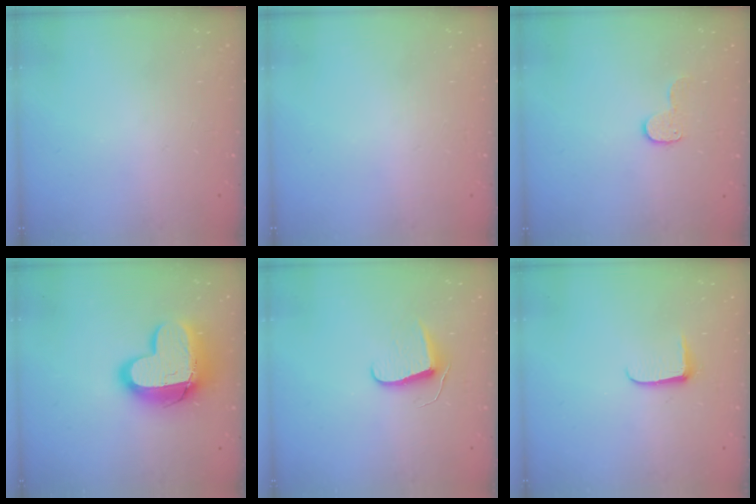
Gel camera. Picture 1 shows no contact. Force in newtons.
{"total": 0.0}
{"total": 6.7, "press": 6.7, "slide": 0.4}
{"total": 16.2, "press": 16.2, "slide": 1.4}
{"total": 7.5, "press": 7.4, "slide": 0.6}
{"total": 6.2, "press": 6.1, "slide": 0.8}